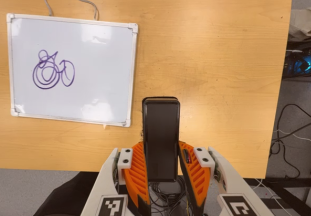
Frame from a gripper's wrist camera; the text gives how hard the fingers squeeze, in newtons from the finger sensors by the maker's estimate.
{"total": 4.1, "left": 2.7, "right": 5.5}